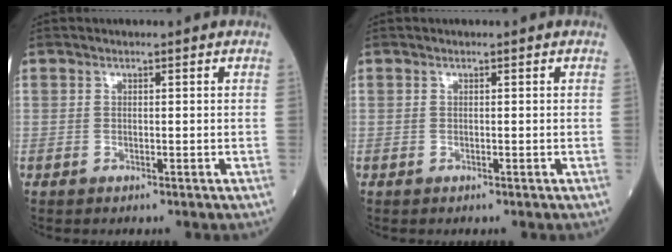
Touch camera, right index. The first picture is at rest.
{"total": 0.0}